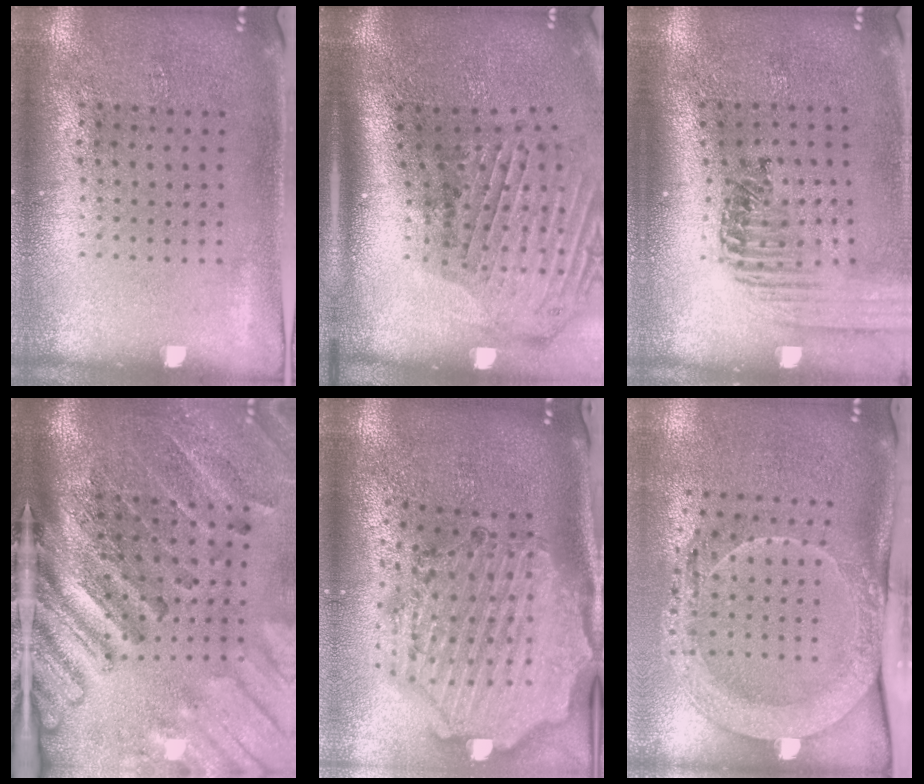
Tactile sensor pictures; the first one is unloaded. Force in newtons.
{"total": 2.9, "press": 2.1, "slide": 2.0}
{"total": 1.3, "press": 1.3, "slide": 0.1}
{"total": 4.4, "press": 3.2, "slide": 3.0}
{"total": 2.9, "press": 2.6, "slide": 1.2}
{"total": 2.2, "press": 2.1, "slide": 0.7}